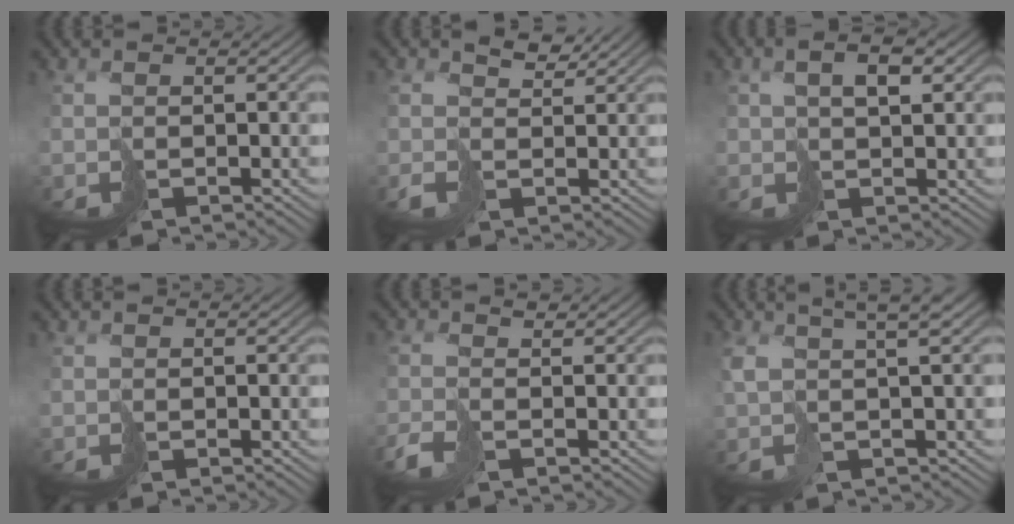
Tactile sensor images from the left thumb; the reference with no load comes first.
{"total": 2.9, "force": [1.1, 1.6, 2.2], "torque": [-0.056, -0.002, 0.017]}
{"total": 3.5, "force": [1.4, 1.6, 2.8], "torque": [-0.056, 0.004, 0.027]}
{"total": 0.0}
{"total": 2.6, "force": [-1.2, 0.8, 2.1], "torque": [-0.053, -0.001, -0.035]}
{"total": 5.3, "force": [2.1, 1.3, 4.7], "torque": [-0.078, 0.013, 0.034]}